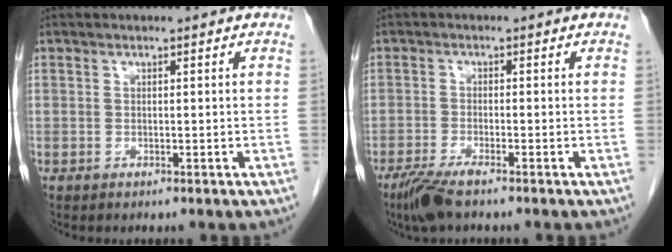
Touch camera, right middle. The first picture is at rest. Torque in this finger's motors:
{"motor_torque": [0.13, -0.02, 0.08, 0.03]}